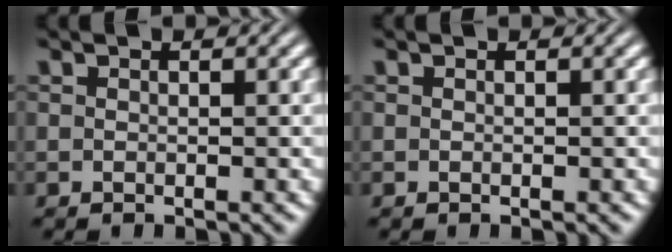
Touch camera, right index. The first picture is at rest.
{"total": 0.0}